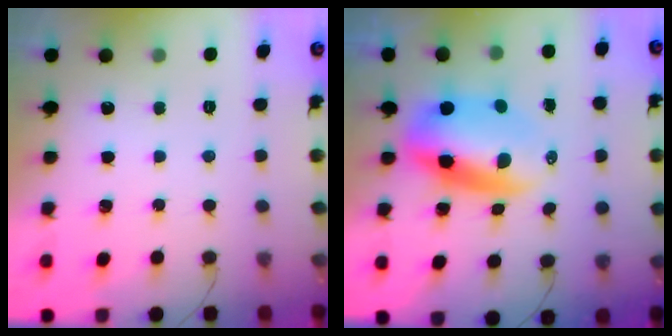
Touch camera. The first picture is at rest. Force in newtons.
{"total": 8.6, "press": 8.3, "slide": 2.4}